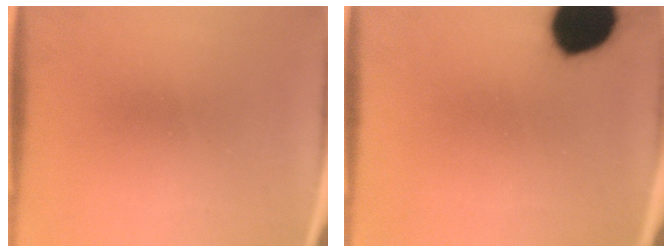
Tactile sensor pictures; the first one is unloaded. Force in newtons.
{"total": 16.1}